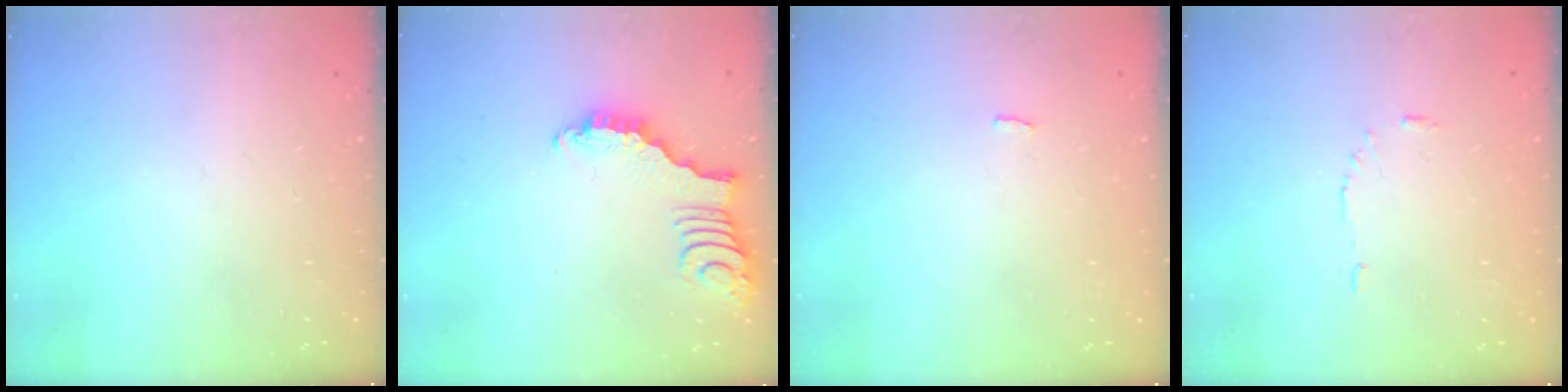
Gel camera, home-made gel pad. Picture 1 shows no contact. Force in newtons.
{"total": 3.4, "press": 3.4, "slide": 0.5}
{"total": 2.3, "press": 2.3, "slide": 0.2}
{"total": 3.4, "press": 3.4, "slide": 0.4}